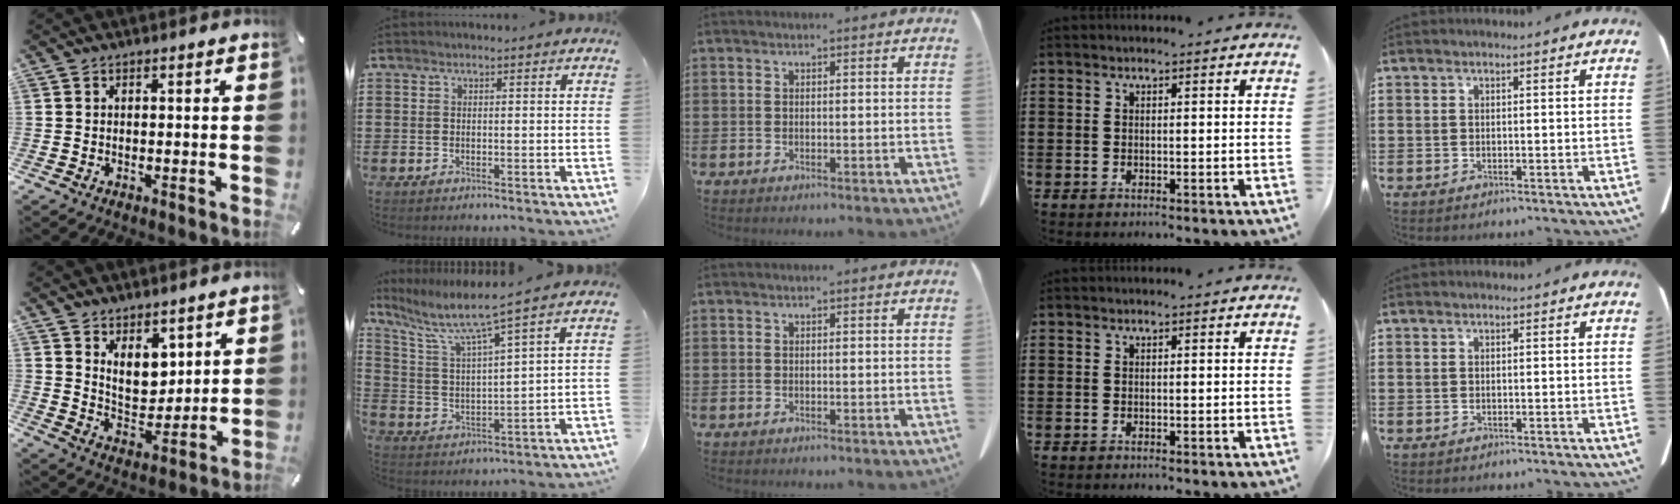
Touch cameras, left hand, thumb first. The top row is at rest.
{"thumb": {"total": 8.1, "force": [5.2, 5.5, 2.7], "torque": [-0.048, -0.037, 0.100]}, "index": {"total": 5.8, "force": [4.6, 0.0, 3.5], "torque": [-0.094, -0.036, 0.068]}}